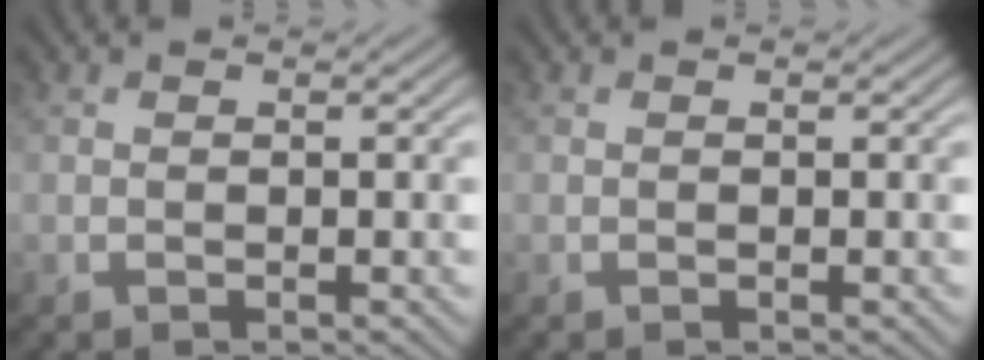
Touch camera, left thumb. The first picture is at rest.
{"total": 0.0}